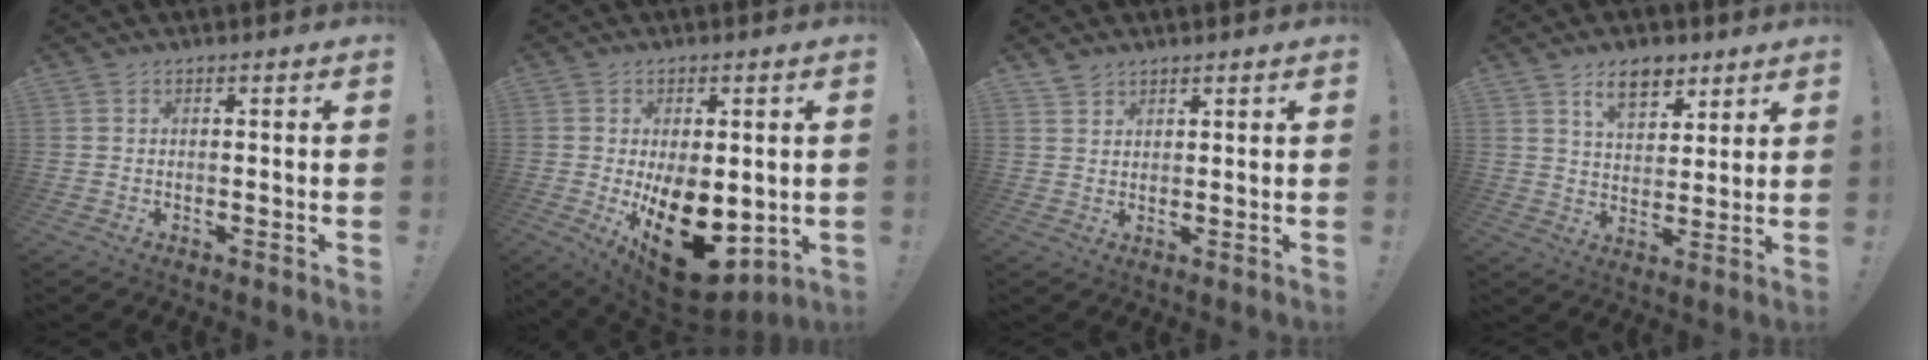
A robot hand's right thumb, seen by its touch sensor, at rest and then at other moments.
{"total": 18.2, "force": [-4.2, 9.8, 14.8], "torque": [-0.214, 0.007, -0.046]}
{"total": 2.5, "force": [2.2, 1.1, 0.5], "torque": [-0.007, -0.014, 0.040]}
{"total": 9.7, "force": [6.2, 5.5, 5.0], "torque": [-0.080, -0.023, 0.115]}